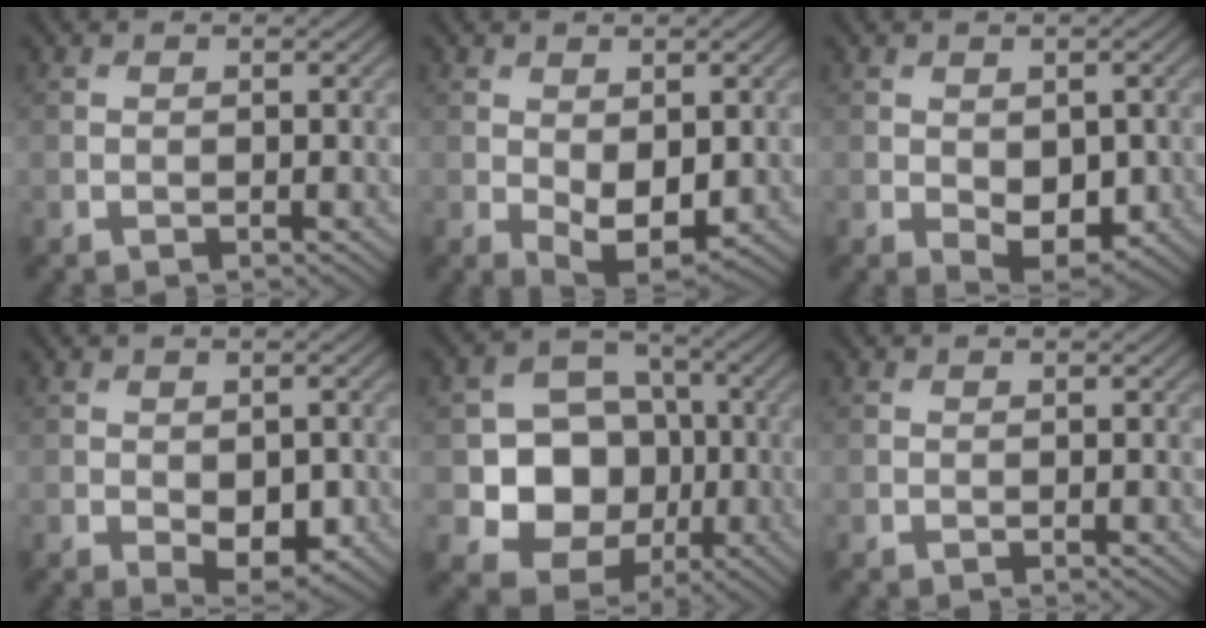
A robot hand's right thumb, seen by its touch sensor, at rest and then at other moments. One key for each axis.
{"total": 5.0, "fx": -0.6, "fy": 2.9, "fz": 4.1, "tx": -0.076, "ty": -0.016, "tz": 0.000}
{"total": 4.7, "fx": -0.9, "fy": 2.9, "fz": 3.7, "tx": -0.060, "ty": -0.017, "tz": -0.007}
{"total": 4.7, "fx": -1.3, "fy": 2.6, "fz": 3.7, "tx": -0.057, "ty": -0.017, "tz": -0.010}
{"total": 10.7, "fx": -1.8, "fy": 9.2, "fz": 5.3, "tx": -0.103, "ty": -0.014, "tz": -0.052}
{"total": 0.0}